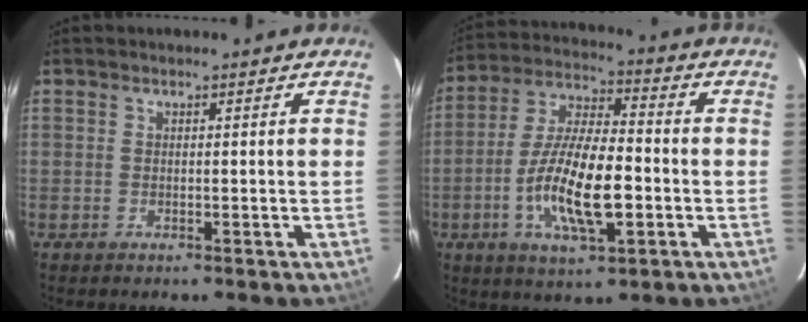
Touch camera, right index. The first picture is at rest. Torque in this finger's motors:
{"motor_torque": [1.36, -0.78, 1.06, 0.21]}